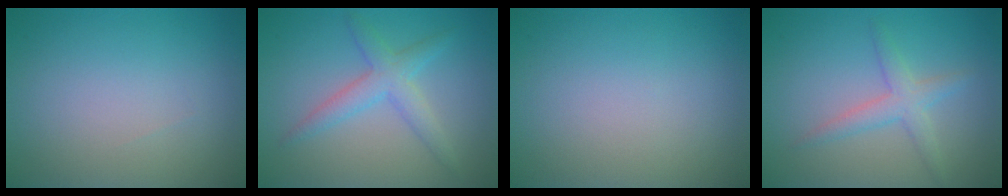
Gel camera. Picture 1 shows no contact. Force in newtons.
{"total": 2.9, "press": 2.9, "slide": 0.1}
{"total": 0.0}
{"total": 2.5, "press": 2.5, "slide": 0.0}